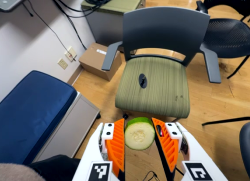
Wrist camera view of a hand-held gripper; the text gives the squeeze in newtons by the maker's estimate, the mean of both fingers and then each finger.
{"total": 11.0, "left": 12.1, "right": 10.0}